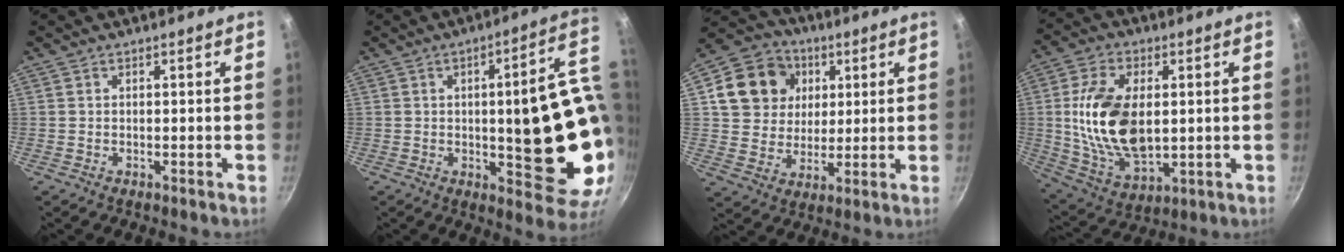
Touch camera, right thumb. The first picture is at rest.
{"total": 20.9, "force": [0.3, 6.3, 20.0], "torque": [-0.227, -0.011, 0.010]}
{"total": 14.6, "force": [4.3, 12.5, 6.1], "torque": [-0.089, 0.006, 0.068]}
{"total": 18.0, "force": [1.3, 10.6, 14.5], "torque": [-0.259, -0.006, 0.032]}